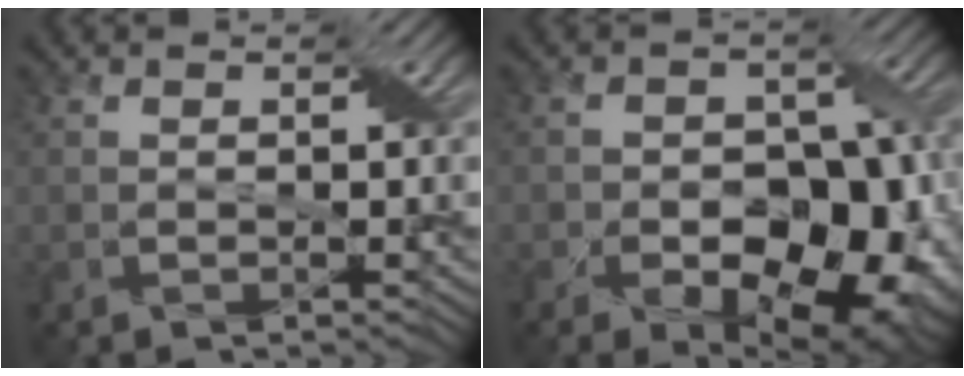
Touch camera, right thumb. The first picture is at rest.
{"total": 14.1, "force": [-6.3, 8.8, 9.0], "torque": [-0.094, -0.007, -0.075]}